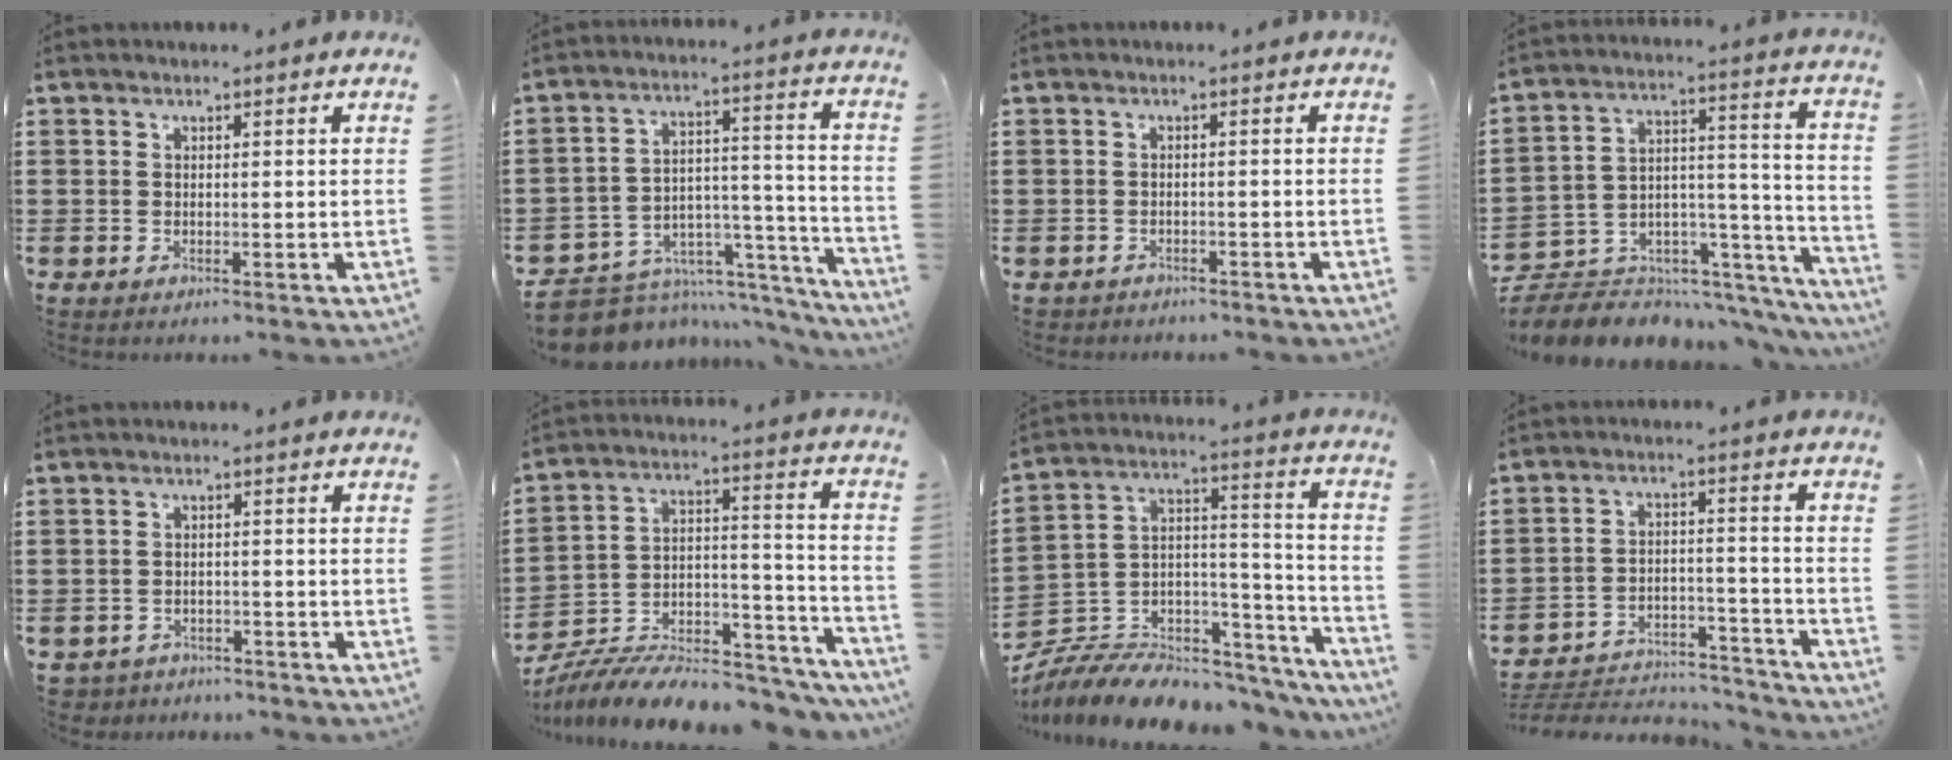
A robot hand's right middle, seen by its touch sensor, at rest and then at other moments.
{"total": 6.6, "force": [-5.8, 3.1, 0.8], "torque": [-0.020, -0.003, -0.104]}
{"total": 1.2, "force": [-1.2, 0.3, -0.2], "torque": [-0.003, -0.001, -0.027]}
{"total": 5.2, "force": [-4.5, 2.6, 0.2], "torque": [-0.009, -0.016, -0.083]}
{"total": 2.4, "force": [-2.4, 0.5, -0.3], "torque": [-0.005, -0.004, -0.053]}
{"total": 8.6, "force": [-8.0, 1.7, 2.5], "torque": [-0.034, 0.013, -0.155]}
{"total": 7.3, "force": [-6.6, 2.7, 1.7], "torque": [-0.039, -0.005, -0.131]}
{"total": 4.9, "force": [-4.7, 1.1, 0.8], "torque": [-0.014, 0.008, -0.097]}